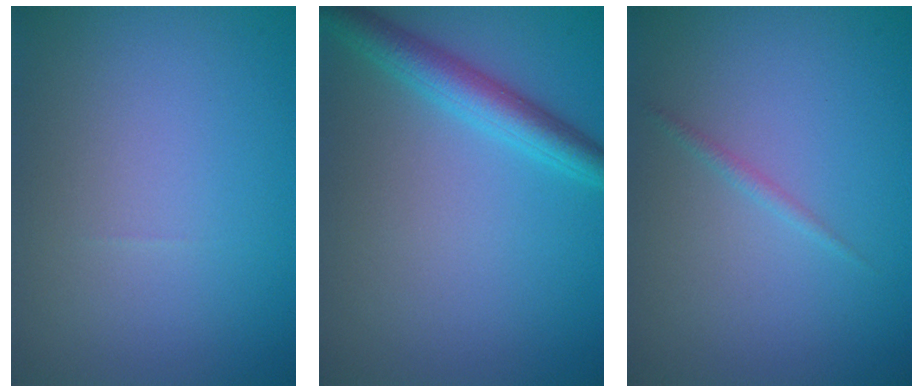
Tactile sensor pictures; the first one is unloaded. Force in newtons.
{"total": 3.7, "press": 3.7, "slide": 0.1}
{"total": 0.7, "press": 0.7, "slide": 0.1}